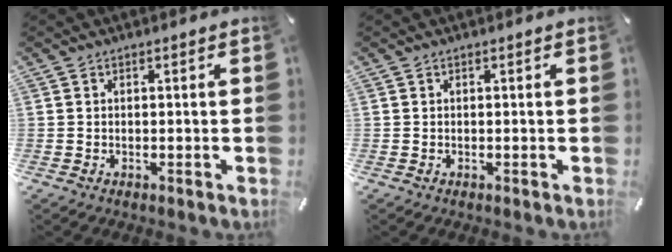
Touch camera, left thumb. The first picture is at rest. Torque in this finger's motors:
{"motor_torque": [0.00, 0.00, -0.06, 0.06, 0.00]}